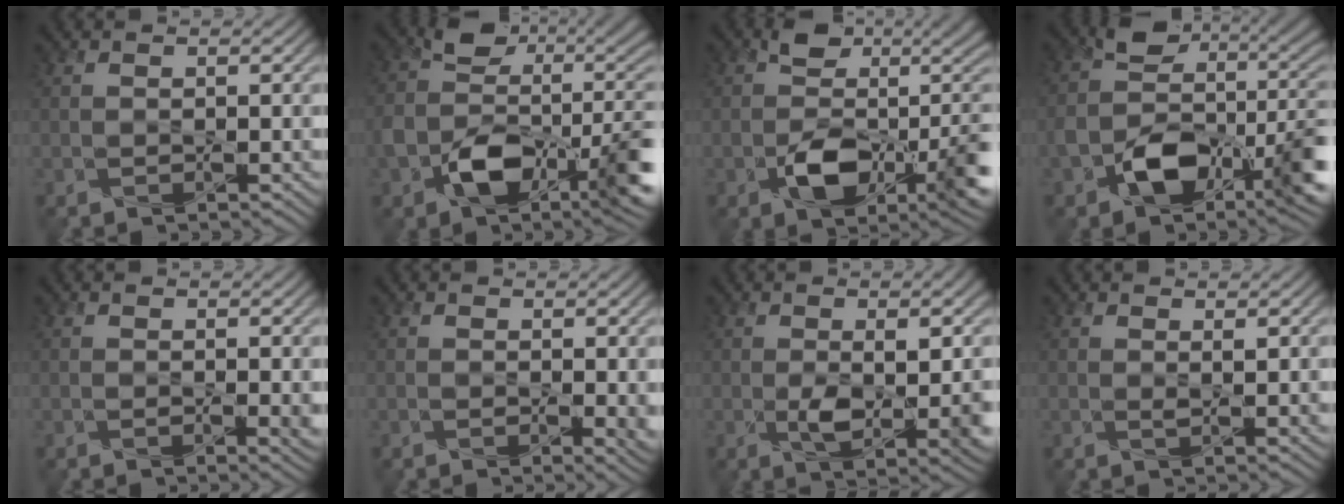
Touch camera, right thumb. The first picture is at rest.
{"total": 13.3, "force": [-3.7, 8.0, 9.9], "torque": [-0.168, -0.017, -0.059]}
{"total": 11.1, "force": [-1.5, 6.3, 9.0], "torque": [-0.147, -0.016, -0.023]}
{"total": 12.5, "force": [-4.4, 7.8, 8.7], "torque": [-0.151, -0.018, -0.070]}
{"total": 1.7, "force": [0.3, 0.4, 1.7], "torque": [-0.023, -0.006, 0.005]}
{"total": 2.0, "force": [0.3, 0.6, 1.9], "torque": [-0.026, -0.007, 0.006]}
{"total": 6.8, "force": [-0.4, 2.5, 6.3], "torque": [-0.106, -0.014, 0.001]}
{"total": 1.2, "force": [0.7, 0.2, 1.0], "torque": [-0.020, -0.005, 0.014]}